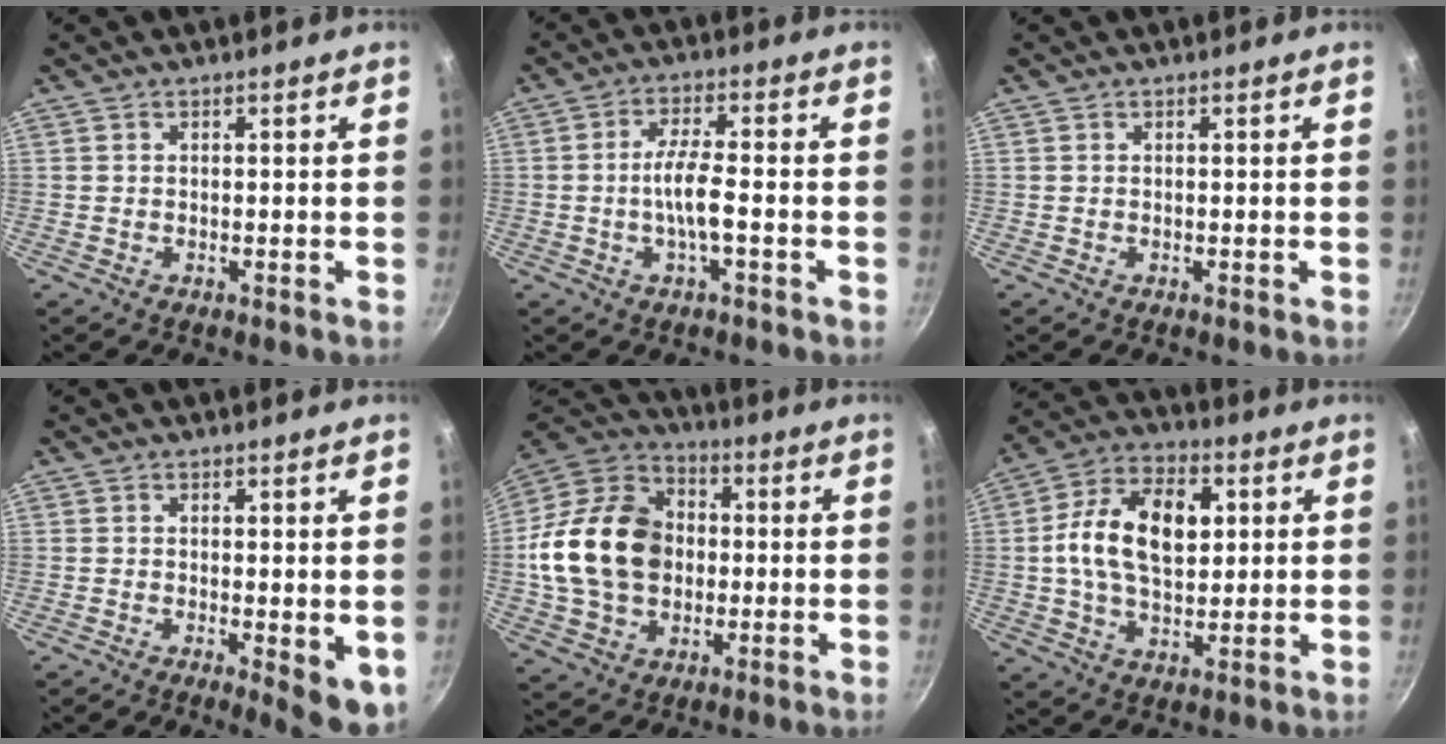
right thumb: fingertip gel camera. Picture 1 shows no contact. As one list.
[{"total": 6.0, "force": [-1.6, 1.3, 5.6], "torque": [-0.110, 0.017, -0.036]}, {"total": 0.0}, {"total": 6.0, "force": [-0.8, 1.9, 5.6], "torque": [-0.058, -0.008, -0.006]}, {"total": 20.6, "force": [-0.1, 15.8, 13.2], "torque": [-0.217, 0.029, -0.006]}, {"total": 15.8, "force": [2.5, 9.9, 12.1], "torque": [-0.188, 0.011, 0.030]}]